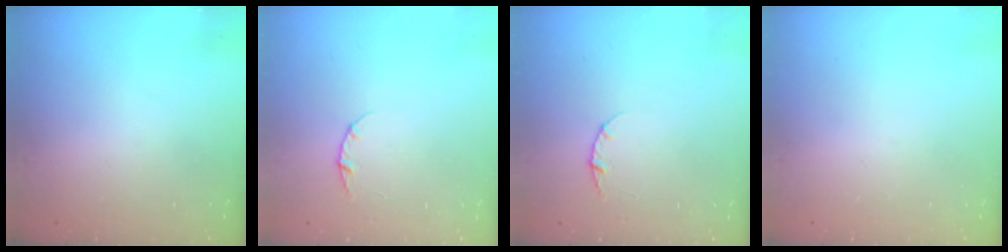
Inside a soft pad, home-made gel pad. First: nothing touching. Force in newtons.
{"total": 2.8, "press": 2.8, "slide": 0.4}
{"total": 2.8, "press": 2.8, "slide": 0.4}
{"total": 0.0}